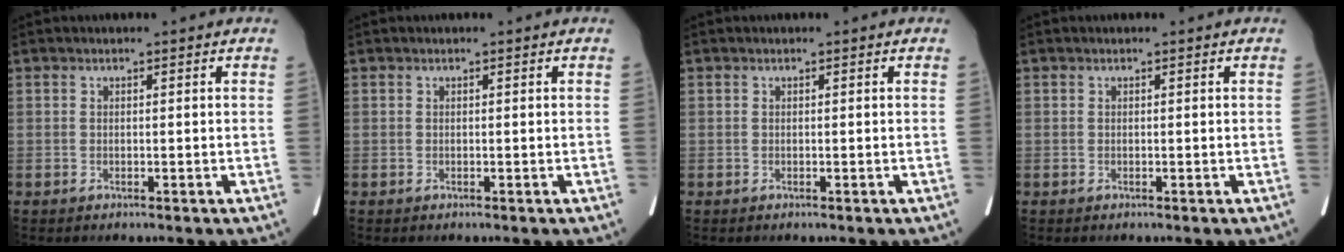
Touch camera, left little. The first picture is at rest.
{"total": 0.0}
{"total": 0.0}
{"total": 0.0}